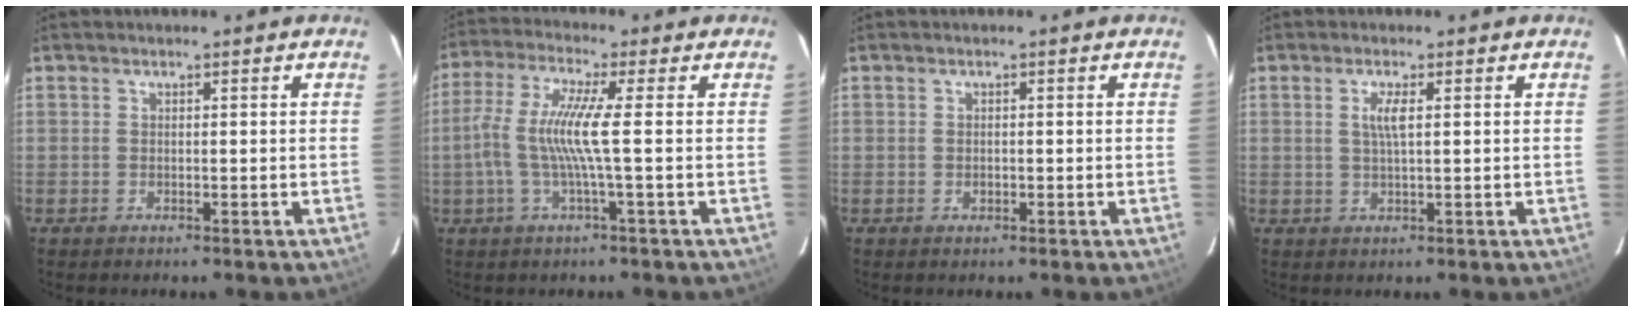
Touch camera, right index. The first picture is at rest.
{"total": 8.4, "force": [-1.1, -0.8, 8.3], "torque": [-0.175, 0.000, -0.019]}
{"total": 1.0, "force": [-0.2, 0.8, 0.6], "torque": [-0.009, 0.002, -0.003]}
{"total": 2.9, "force": [0.7, 0.3, 2.8], "torque": [-0.056, -0.001, 0.014]}